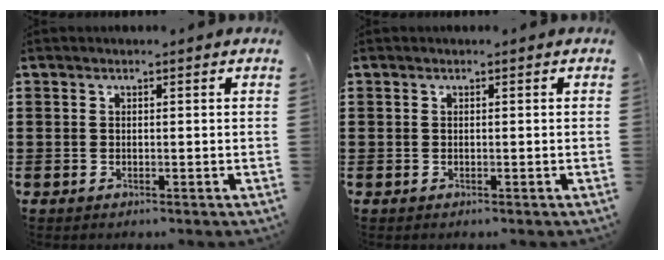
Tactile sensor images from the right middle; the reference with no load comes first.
{"total": 0.0}